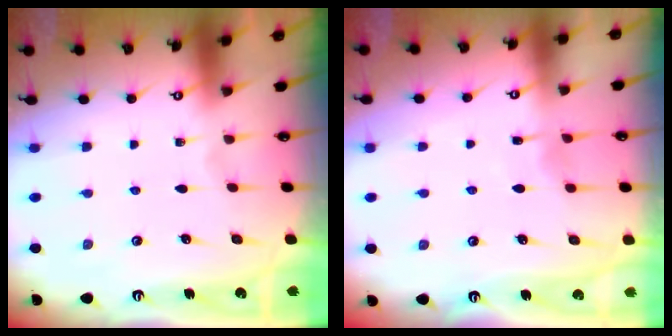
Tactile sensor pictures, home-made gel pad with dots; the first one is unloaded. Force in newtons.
{"total": 5.9, "press": 5.9, "slide": 0.4}